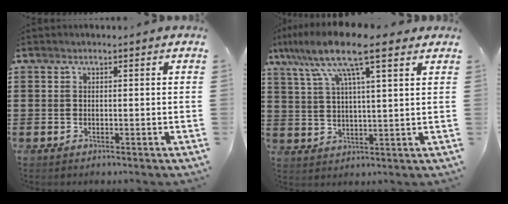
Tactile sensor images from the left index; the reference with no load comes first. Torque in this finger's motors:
{"motor_torque": [0.51, 0.48, 0.51, 0.04]}